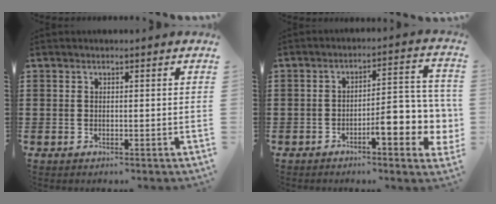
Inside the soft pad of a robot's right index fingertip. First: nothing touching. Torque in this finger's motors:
{"motor_torque": [2.14, 0.00, 0.43, 0.14]}